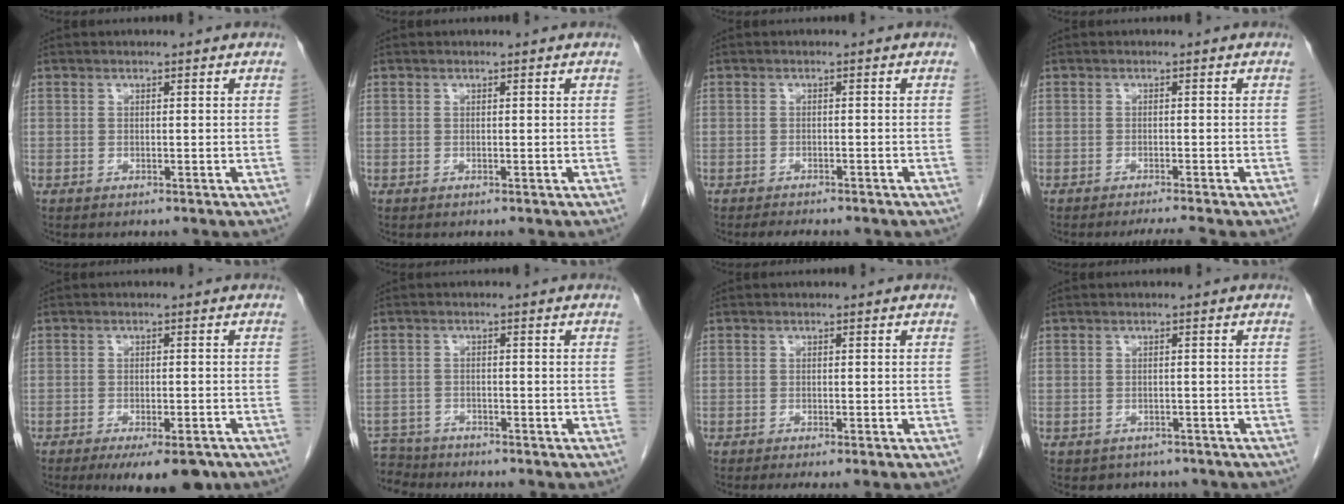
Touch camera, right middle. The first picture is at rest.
{"total": 0.0}
{"total": 4.9, "force": [-4.1, 1.2, 2.3], "torque": [-0.030, -0.006, -0.048]}
{"total": 2.9, "force": [-2.6, -0.9, 1.0], "torque": [-0.013, -0.010, -0.042]}
{"total": 8.7, "force": [-6.4, 2.5, 5.4], "torque": [-0.063, -0.009, -0.091]}
{"total": 5.4, "force": [-5.2, 1.5, -0.3], "torque": [0.005, -0.004, -0.094]}
{"total": 3.7, "force": [-2.8, 0.3, 2.4], "torque": [-0.023, -0.007, -0.037]}
{"total": 4.2, "force": [-3.4, 2.4, 0.5], "torque": [-0.007, 0.010, -0.039]}